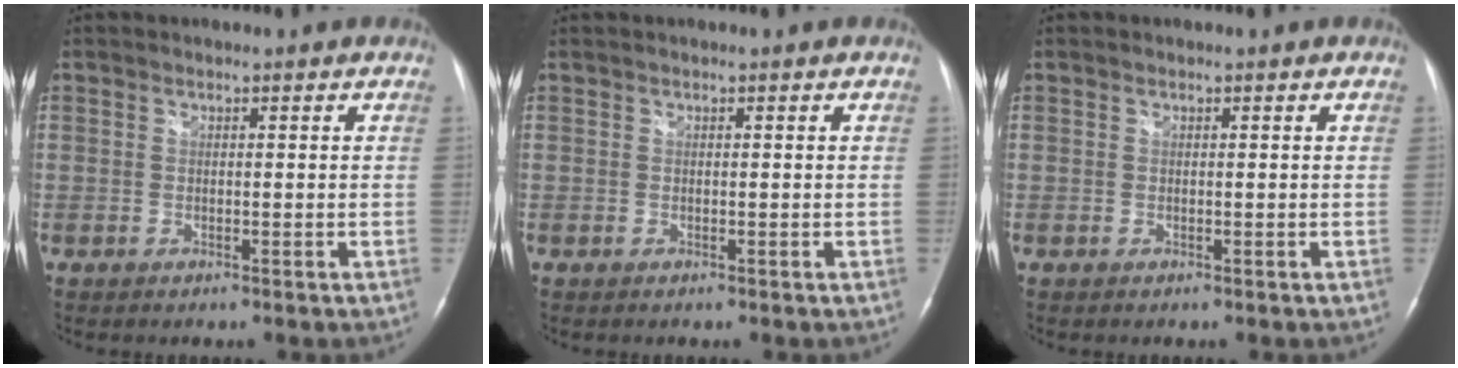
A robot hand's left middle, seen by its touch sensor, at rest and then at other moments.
{"total": 0.0}
{"total": 0.0}